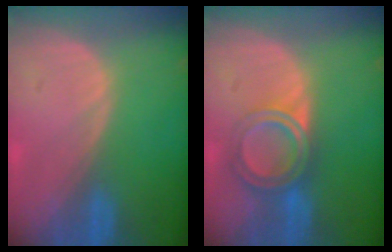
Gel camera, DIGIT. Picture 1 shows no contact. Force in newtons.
{"total": 6.4, "press": 5.4, "slide": 3.5}